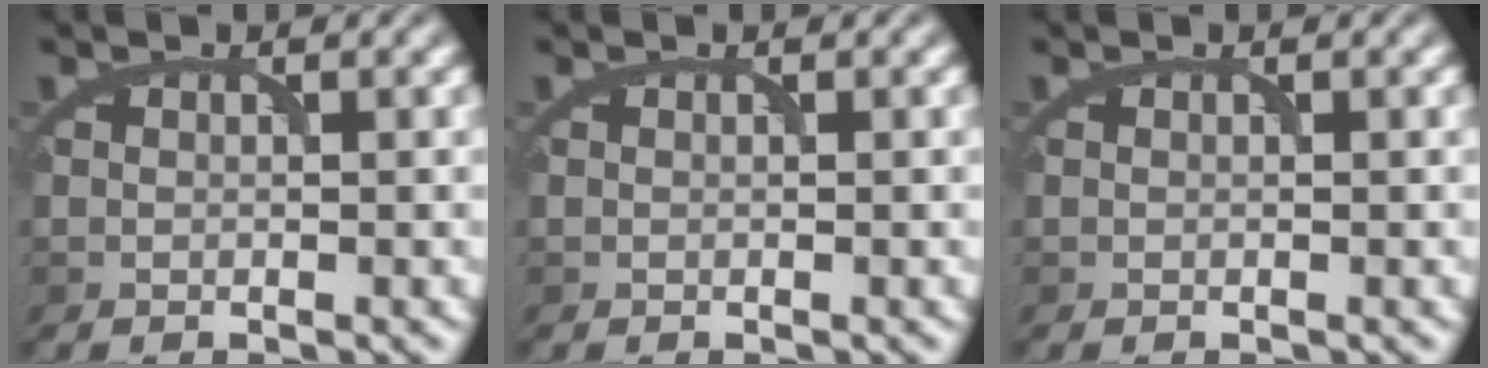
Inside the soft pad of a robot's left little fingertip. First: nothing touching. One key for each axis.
{"total": 0.0}
{"total": 0.0}